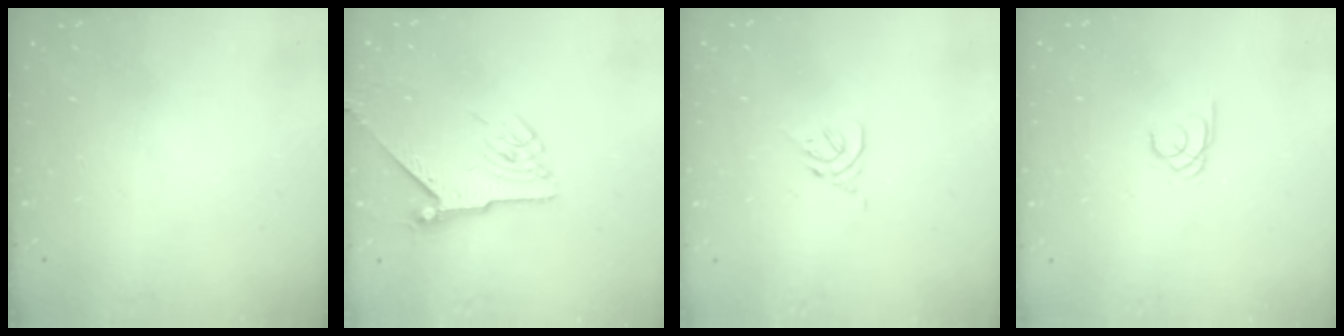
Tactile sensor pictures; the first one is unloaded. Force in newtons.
{"total": 6.0, "press": 6.0, "slide": 0.4}
{"total": 2.6, "press": 2.5, "slide": 0.8}
{"total": 1.3, "press": 1.3, "slide": 0.1}